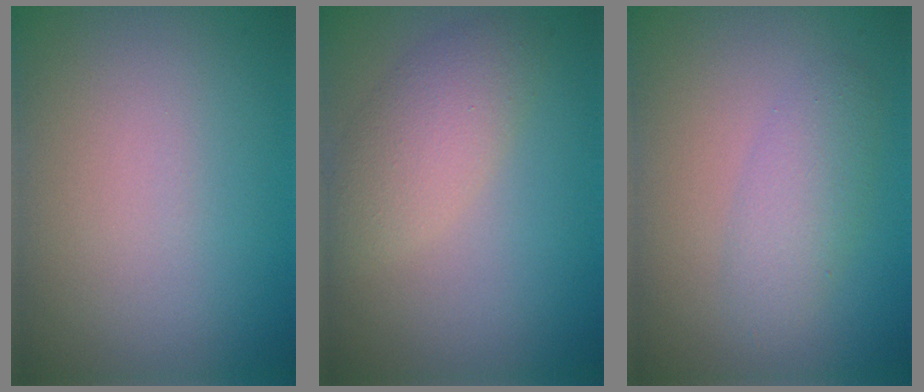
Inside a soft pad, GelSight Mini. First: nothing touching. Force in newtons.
{"total": 3.6, "press": 3.6, "slide": 0.2}
{"total": 2.4, "press": 2.4, "slide": 0.1}